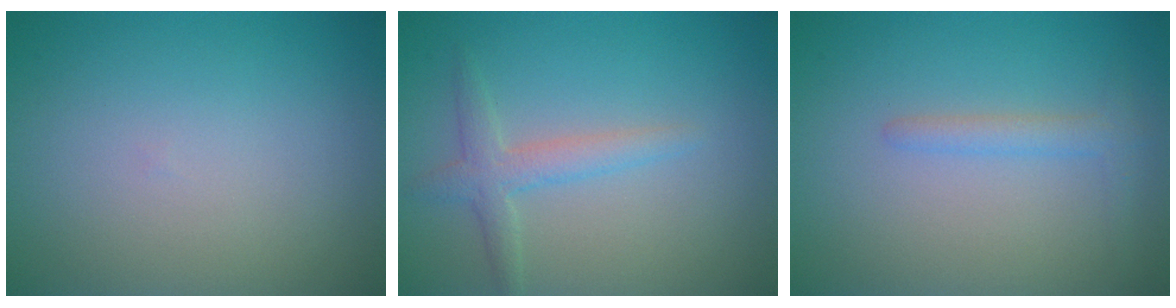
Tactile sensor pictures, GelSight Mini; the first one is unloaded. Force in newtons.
{"total": 2.3, "press": 2.3, "slide": 0.1}
{"total": 1.6, "press": 1.6, "slide": 0.1}